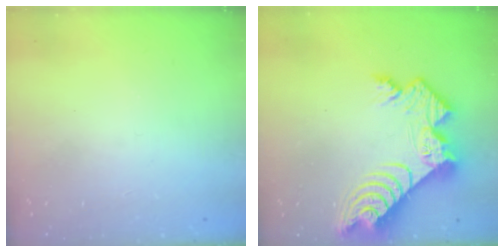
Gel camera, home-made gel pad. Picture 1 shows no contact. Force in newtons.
{"total": 13.4, "press": 13.4, "slide": 1.2}